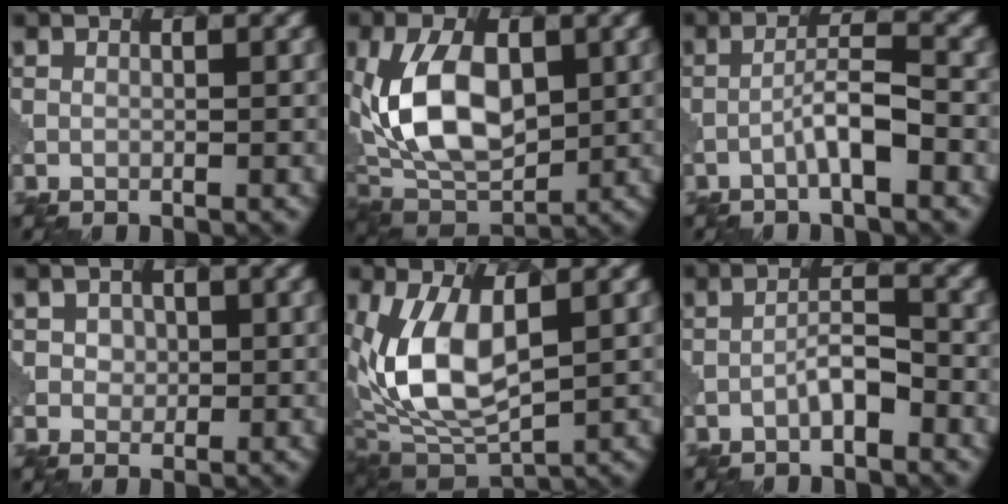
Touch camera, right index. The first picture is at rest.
{"total": 9.8, "force": [0.7, 5.8, 7.9], "torque": [-0.161, 0.009, 0.009]}
{"total": 3.6, "force": [-1.7, 0.5, 3.2], "torque": [-0.056, 0.016, -0.036]}
{"total": 1.7, "force": [0.4, 1.4, 0.7], "torque": [-0.012, 0.003, 0.004]}
{"total": 9.0, "force": [1.0, 4.6, 7.7], "torque": [-0.166, 0.003, 0.019]}
{"total": 2.7, "force": [-1.5, 0.6, 2.1], "torque": [-0.039, 0.012, -0.032]}